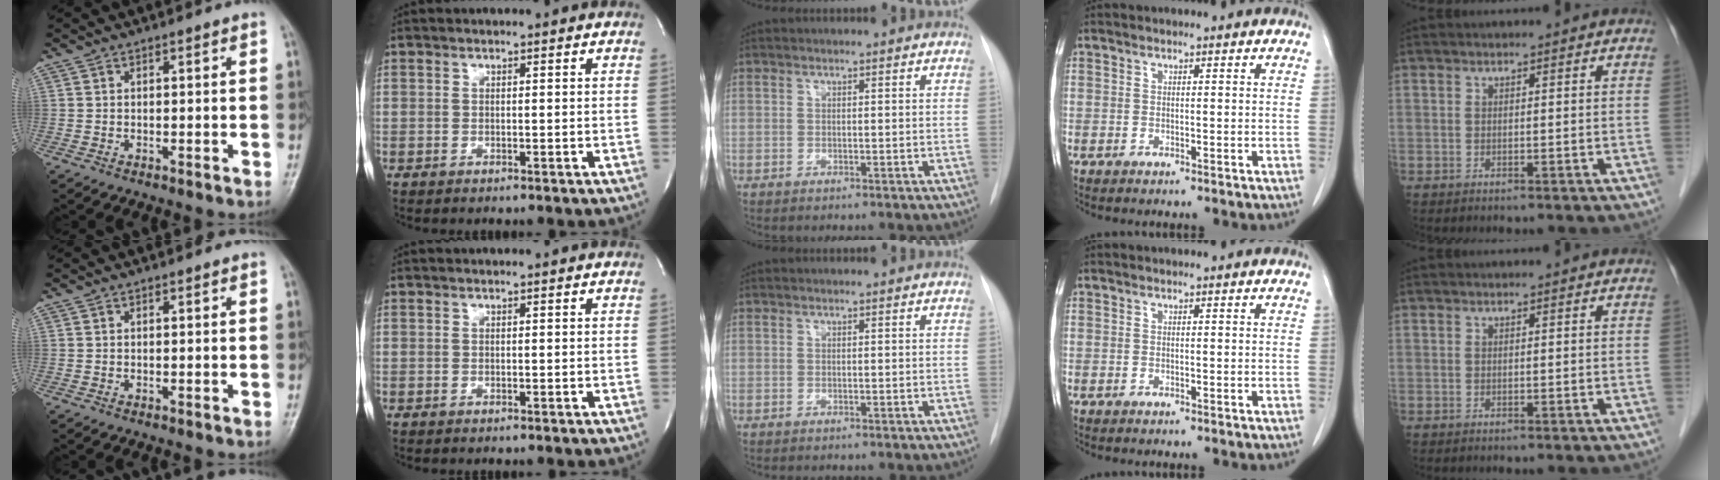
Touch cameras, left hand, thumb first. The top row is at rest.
{}